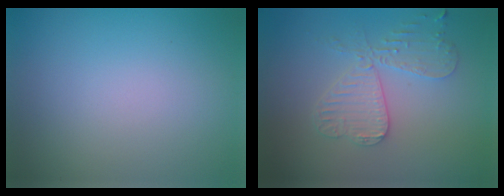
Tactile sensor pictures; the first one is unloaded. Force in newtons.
{"total": 4.2, "press": 3.6, "slide": 2.0}